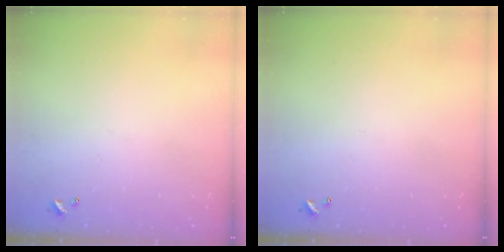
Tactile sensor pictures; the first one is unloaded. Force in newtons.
{"total": 0.0}